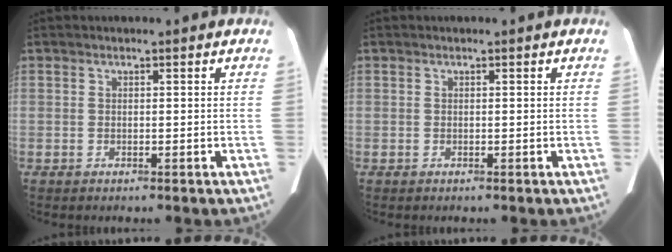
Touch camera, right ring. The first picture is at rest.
{"total": 0.0}